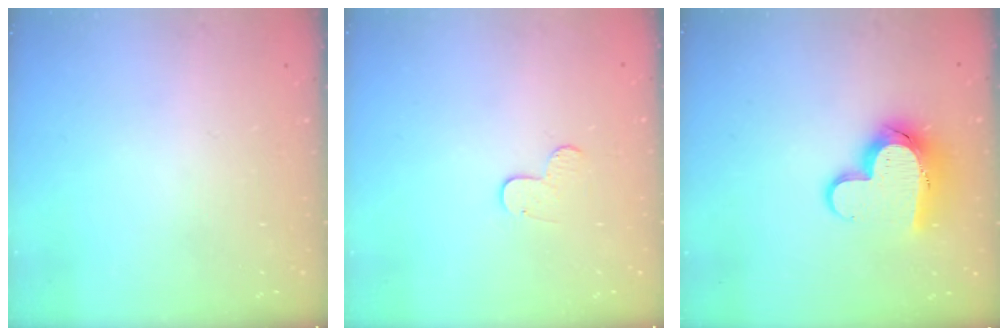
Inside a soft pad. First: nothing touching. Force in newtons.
{"total": 3.7, "press": 3.7, "slide": 0.4}
{"total": 13.1, "press": 13.0, "slide": 1.3}